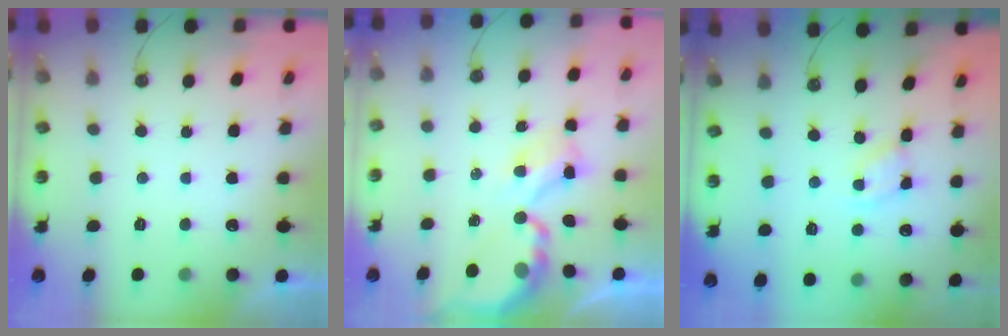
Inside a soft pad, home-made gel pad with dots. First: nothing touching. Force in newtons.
{"total": 5.4, "press": 5.4, "slide": 0.3}
{"total": 2.7, "press": 2.7, "slide": 0.4}